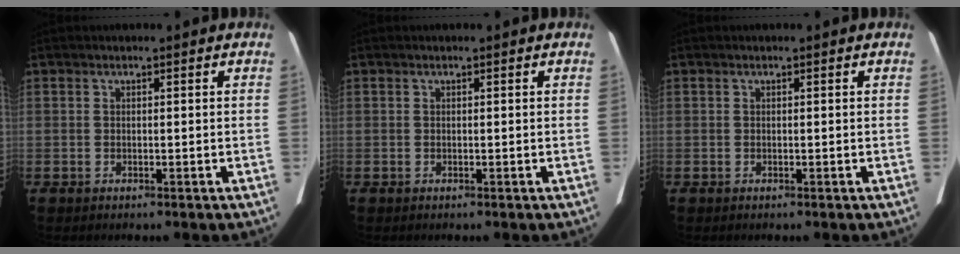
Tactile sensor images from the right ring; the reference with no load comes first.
{"total": 0.0}
{"total": 0.0}